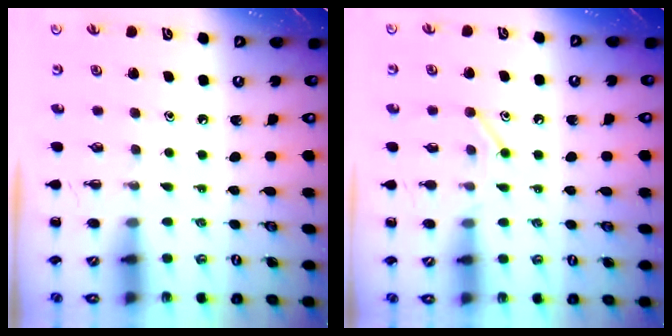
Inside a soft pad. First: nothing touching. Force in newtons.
{"total": 8.1, "press": 7.9, "slide": 1.4}